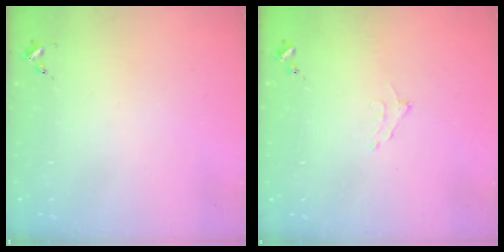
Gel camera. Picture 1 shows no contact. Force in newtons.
{"total": 5.4, "press": 5.3, "slide": 0.8}